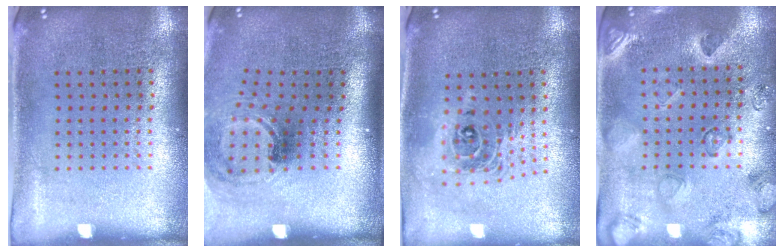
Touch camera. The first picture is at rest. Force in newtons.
{"total": 1.5, "press": 1.1, "slide": 0.9}
{"total": 2.0, "press": 1.5, "slide": 1.3}
{"total": 2.3, "press": 2.0, "slide": 1.1}